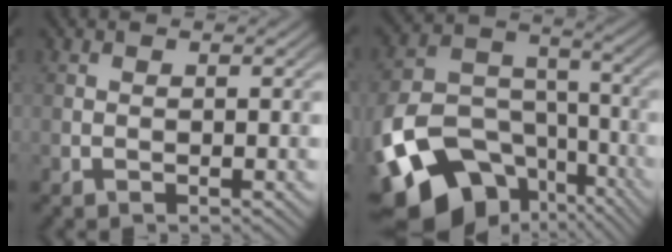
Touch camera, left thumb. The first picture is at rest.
{"total": 18.2, "force": [-9.6, 12.0, 9.8], "torque": [-0.224, -0.038, -0.148]}